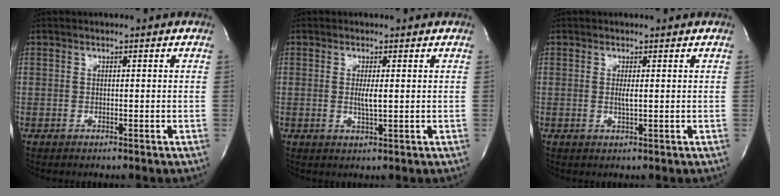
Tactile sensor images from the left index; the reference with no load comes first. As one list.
[{"total": 2.2, "force": [0.2, 0.2, 2.1], "torque": [-0.047, -0.003, 0.005]}, {"total": 1.3, "force": [0.2, 0.1, 1.2], "torque": [-0.032, -0.002, 0.005]}]